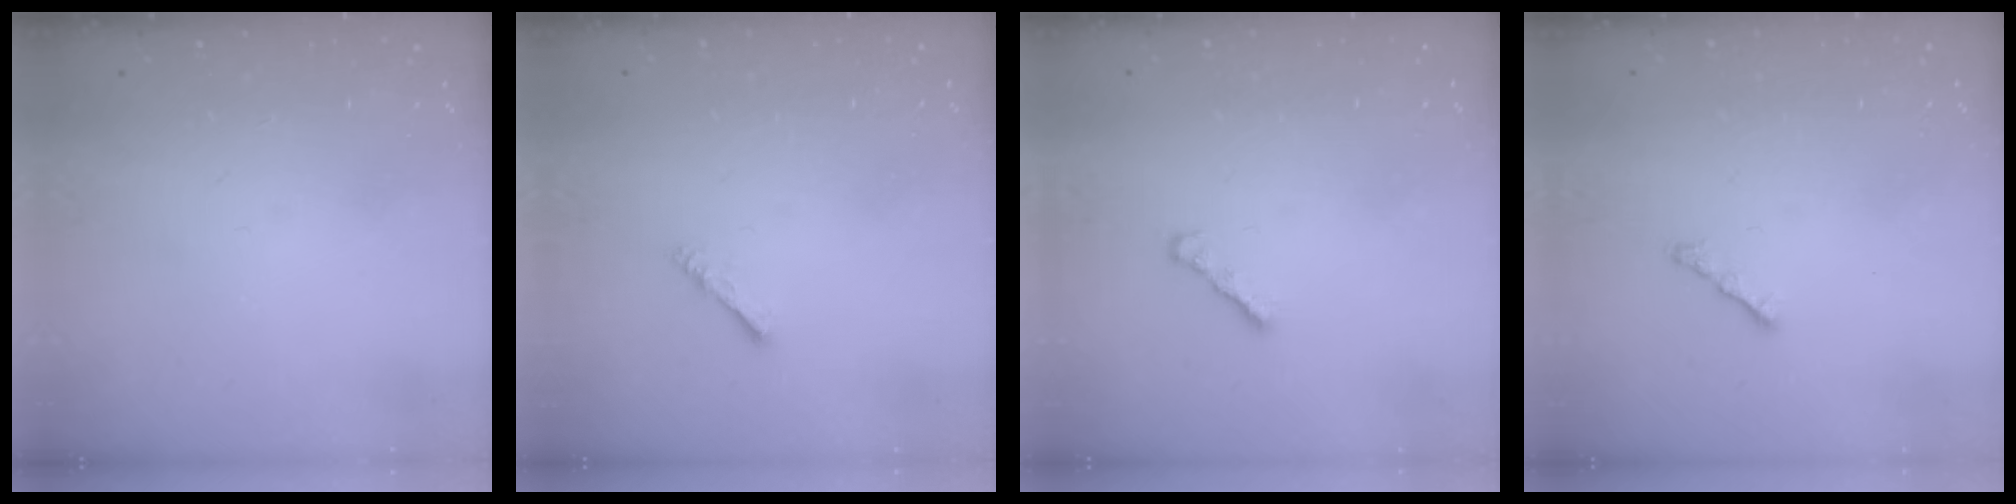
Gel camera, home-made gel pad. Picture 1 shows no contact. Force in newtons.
{"total": 1.4, "press": 1.3, "slide": 0.3}
{"total": 2.5, "press": 2.4, "slide": 0.6}
{"total": 2.3, "press": 2.2, "slide": 0.7}